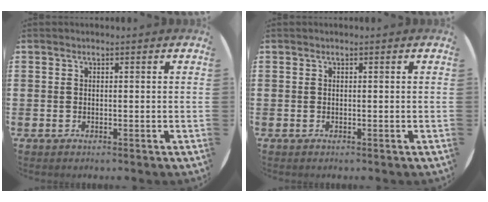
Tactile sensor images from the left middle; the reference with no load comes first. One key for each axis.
{"total": 0.0}